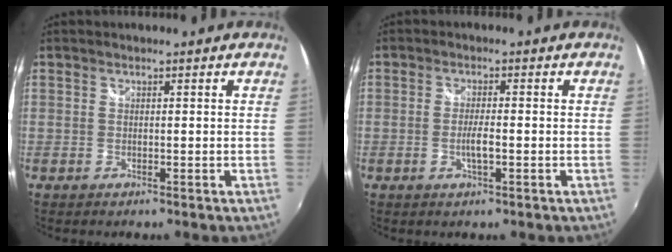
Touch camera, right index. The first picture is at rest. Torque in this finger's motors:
{"motor_torque": [0.13, -0.09, 0.08, 0.05]}